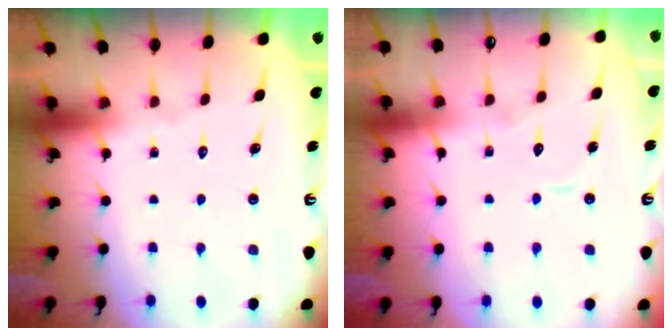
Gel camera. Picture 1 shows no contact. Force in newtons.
{"total": 4.8, "press": 4.8, "slide": 0.4}